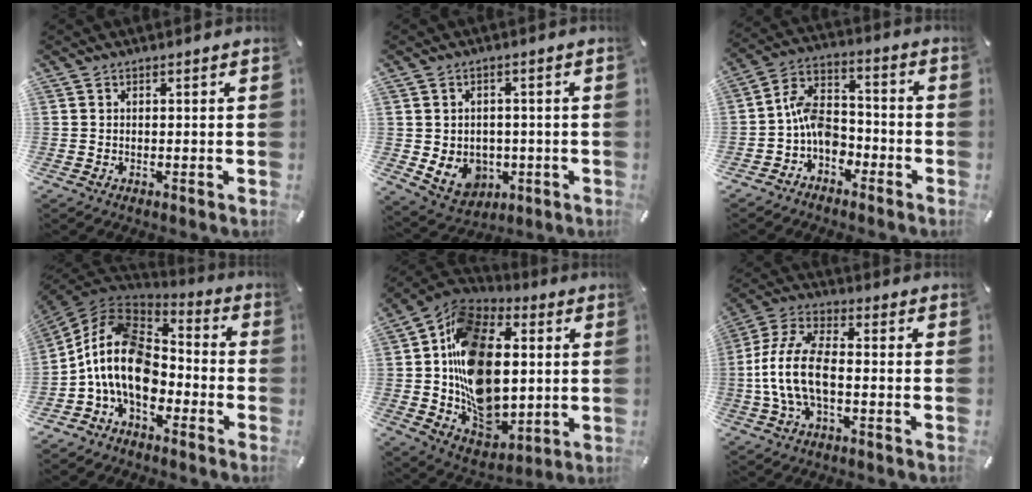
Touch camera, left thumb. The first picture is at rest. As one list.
[{"total": 7.4, "force": [-0.9, 6.8, 2.9], "torque": [-0.054, -0.002, -0.013]}, {"total": 8.9, "force": [-4.0, 6.5, 4.5], "torque": [-0.099, 0.023, -0.076]}, {"total": 17.2, "force": [-5.0, 11.6, 11.8], "torque": [-0.250, 0.023, -0.088]}, {"total": 22.3, "force": [1.4, 16.3, 15.2], "torque": [-0.277, -0.012, 0.029]}, {"total": 12.1, "force": [-2.4, 6.1, 10.2], "torque": [-0.225, -0.003, -0.045]}]